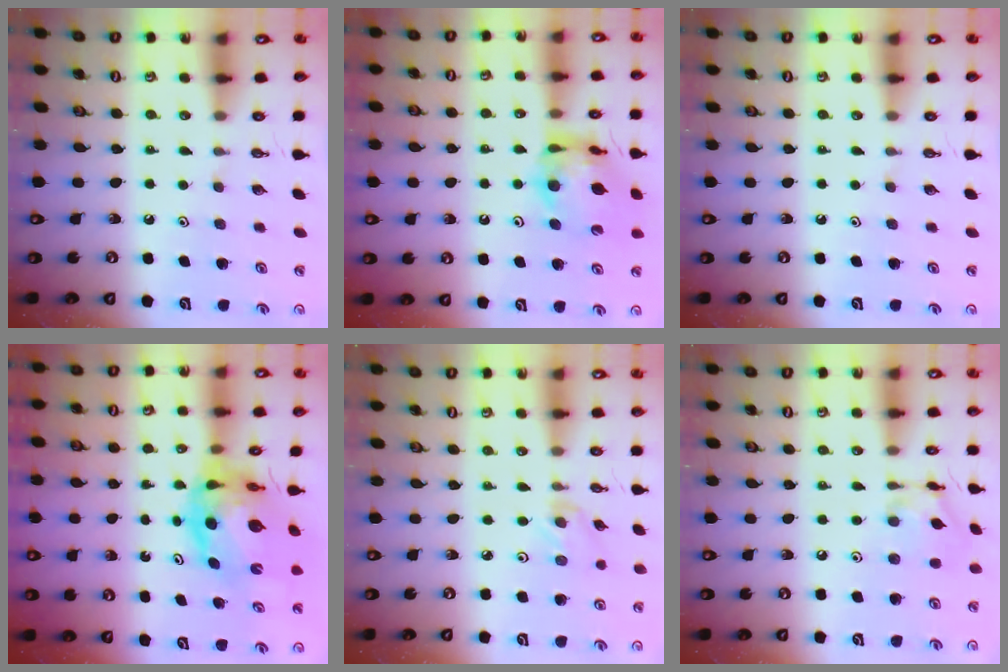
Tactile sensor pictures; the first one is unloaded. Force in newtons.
{"total": 13.6, "press": 13.5, "slide": 1.5}
{"total": 0.0}
{"total": 10.9, "press": 10.8, "slide": 1.4}
{"total": 0.9, "press": 0.9, "slide": 0.2}
{"total": 10.8, "press": 10.7, "slide": 0.7}